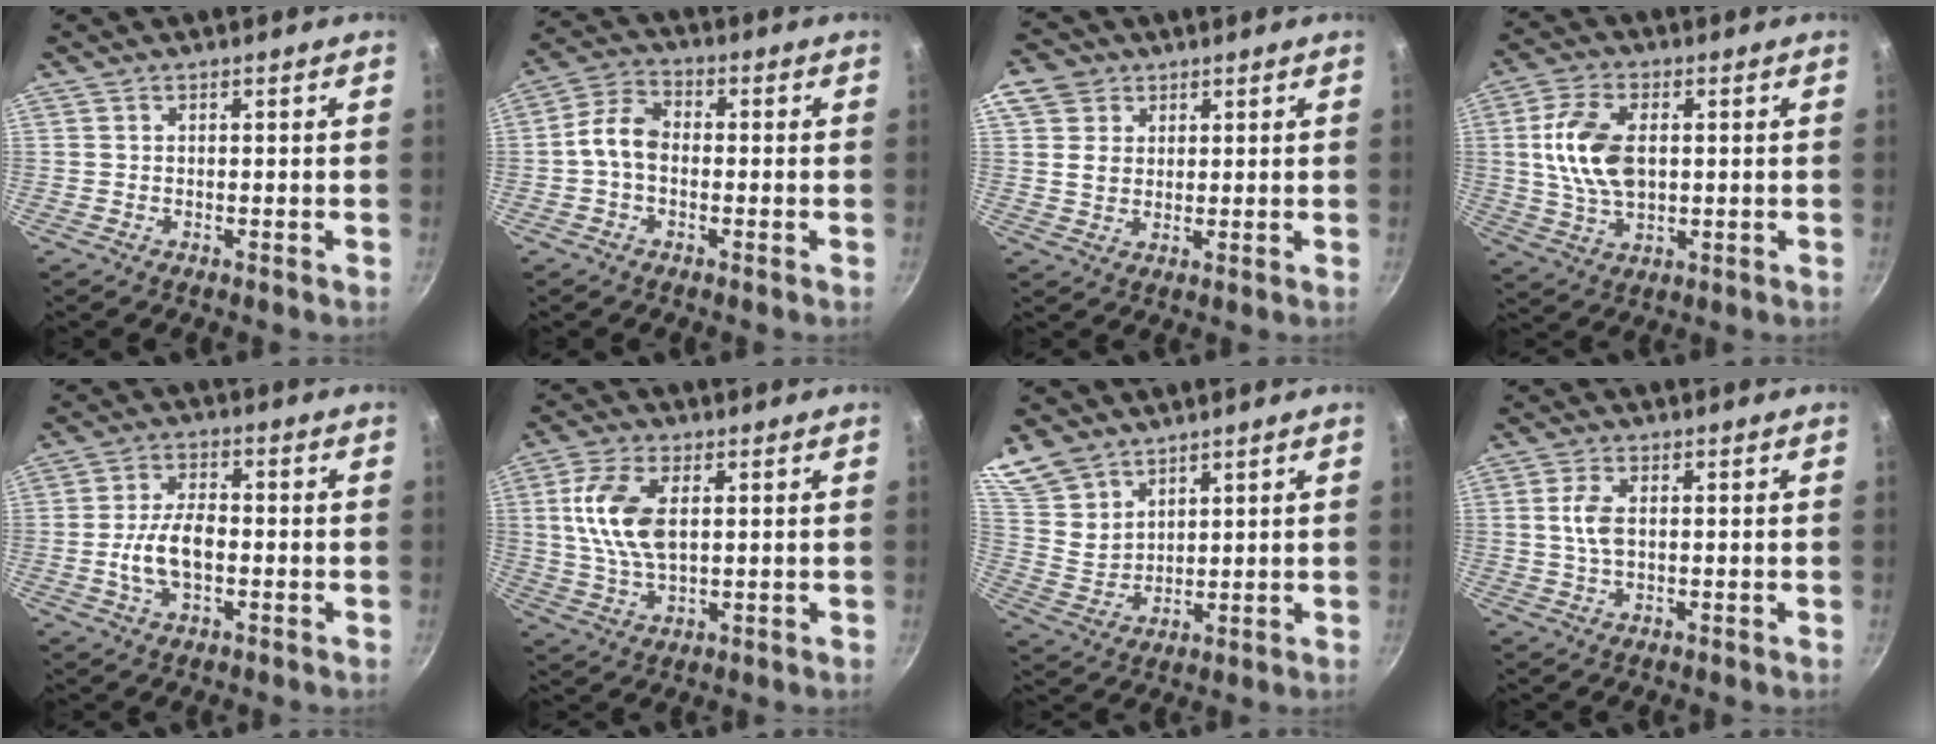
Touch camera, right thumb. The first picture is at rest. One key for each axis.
{"total": 6.7, "fx": -0.8, "fy": 4.4, "fz": 5.0, "tx": -0.091, "ty": 0.029, "tz": -0.028}
{"total": 6.3, "fx": 2.6, "fy": 5.2, "fz": 2.3, "tx": -0.011, "ty": -0.005, "tz": 0.041}
{"total": 12.0, "fx": 1.4, "fy": 7.1, "fz": 9.6, "tx": -0.172, "ty": 0.004, "tz": 0.025}
{"total": 8.4, "fx": -1.5, "fy": 4.6, "fz": 6.9, "tx": -0.122, "ty": 0.022, "tz": -0.031}
{"total": 11.3, "fx": 2.1, "fy": 6.0, "fz": 9.3, "tx": -0.180, "ty": 0.001, "tz": 0.040}
{"total": 9.9, "fx": 7.6, "fy": 5.5, "fz": 3.3, "tx": -0.041, "ty": -0.032, "tz": 0.163}
{"total": 4.5, "fx": 0.5, "fy": 2.4, "fz": 3.8, "tx": -0.078, "ty": 0.005, "tz": 0.008}